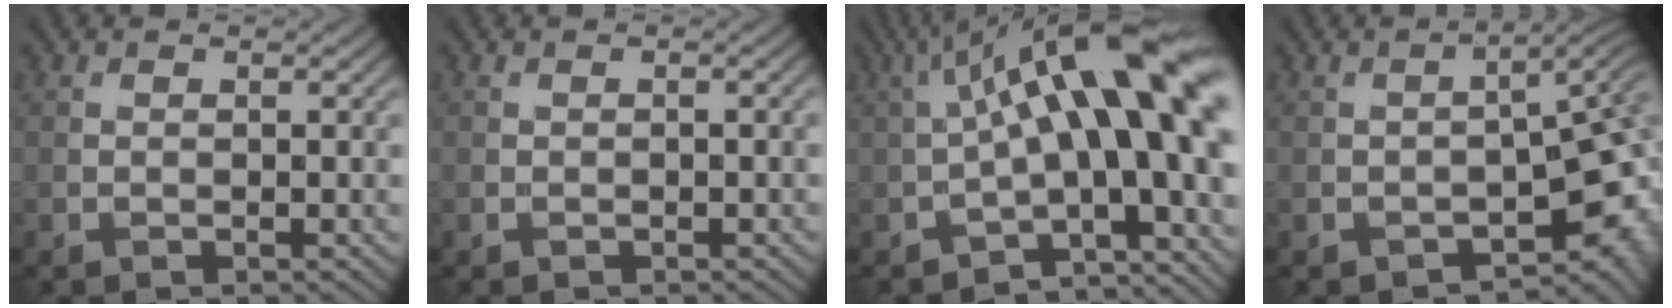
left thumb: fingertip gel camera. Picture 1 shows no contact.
{"total": 0.5, "force": [-0.2, 0.3, 0.4], "torque": [-0.002, 0.002, -0.004]}
{"total": 16.4, "force": [1.4, 5.4, 15.4], "torque": [-0.203, 0.031, 0.027]}
{"total": 7.9, "force": [-4.2, 2.6, 6.2], "torque": [-0.077, -0.012, -0.051]}